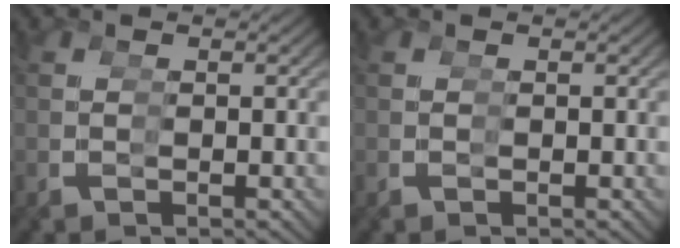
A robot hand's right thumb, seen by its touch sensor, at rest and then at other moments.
{"total": 0.0}